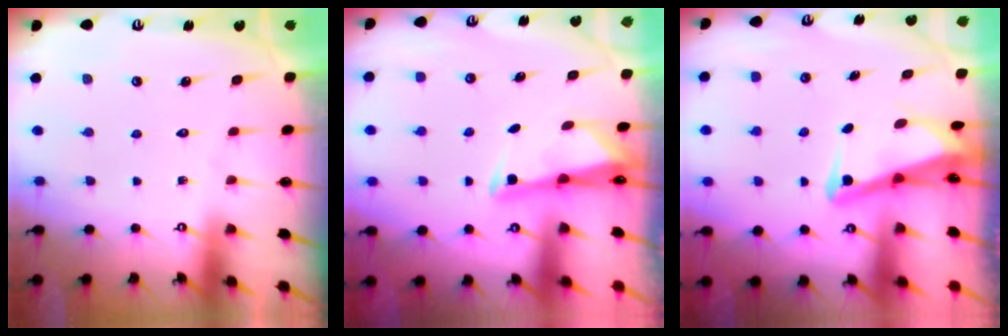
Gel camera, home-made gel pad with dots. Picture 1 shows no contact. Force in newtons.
{"total": 2.7, "press": 2.7, "slide": 0.4}
{"total": 3.8, "press": 3.7, "slide": 1.0}